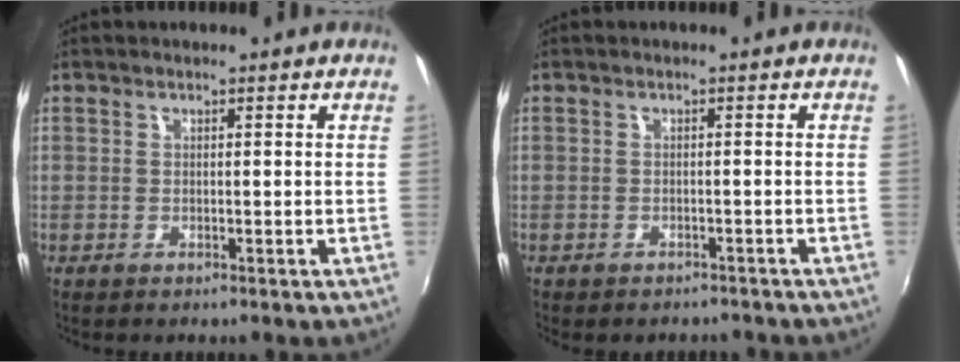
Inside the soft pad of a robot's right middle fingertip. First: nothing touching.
{"total": 3.6, "force": [-3.1, 1.5, 1.0], "torque": [-0.022, -0.013, -0.039]}